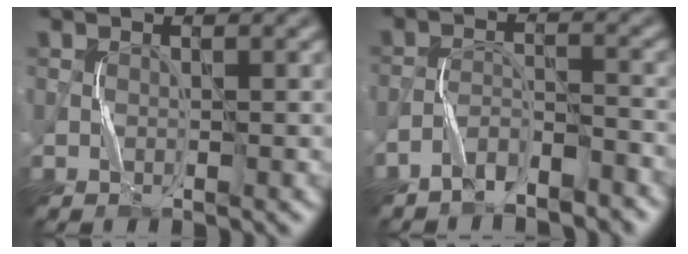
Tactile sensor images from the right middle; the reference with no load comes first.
{"total": 3.5, "force": [-3.2, 0.6, 1.3], "torque": [-0.025, 0.007, -0.062]}